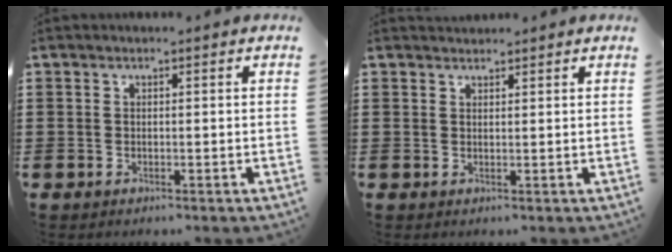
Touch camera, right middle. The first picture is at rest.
{"total": 1.2, "force": [1.2, 0.2, -0.1], "torque": [0.000, 0.000, 0.023]}